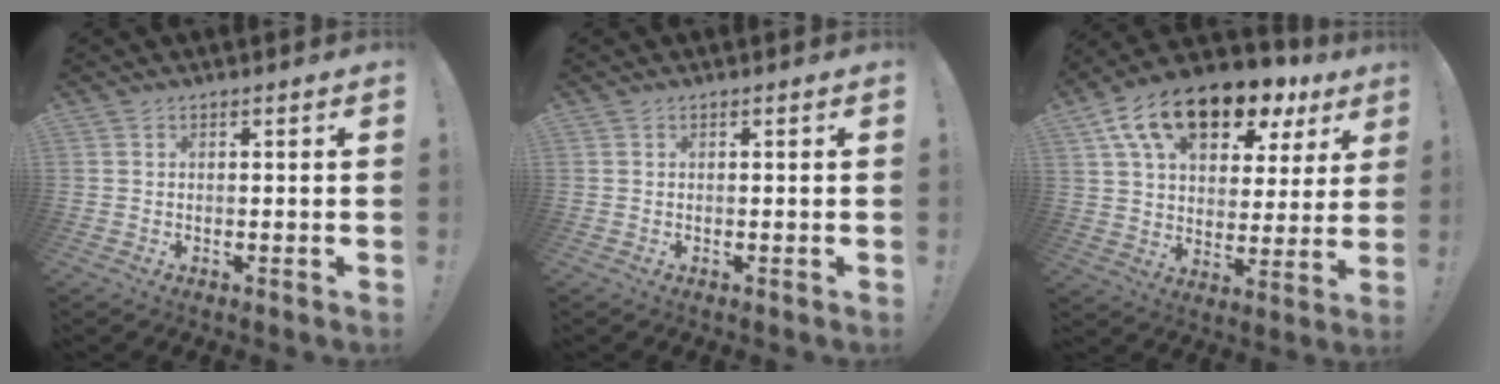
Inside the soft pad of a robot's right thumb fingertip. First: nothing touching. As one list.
[{"total": 0.0}, {"total": 18.0, "force": [11.4, 9.2, 10.5], "torque": [-0.175, -0.065, 0.203]}]